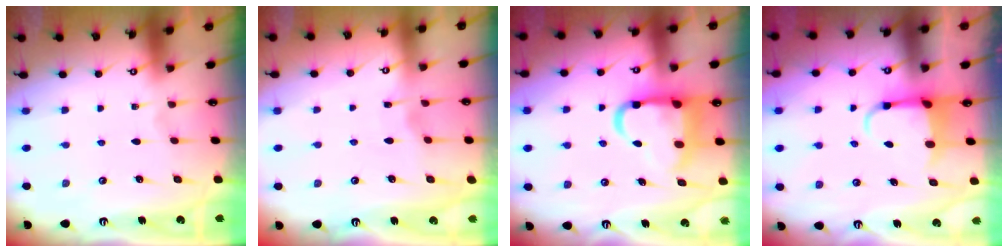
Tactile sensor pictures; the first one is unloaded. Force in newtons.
{"total": 2.8, "press": 2.8, "slide": 0.4}
{"total": 13.3, "press": 13.2, "slide": 1.7}
{"total": 4.0, "press": 3.8, "slide": 0.9}